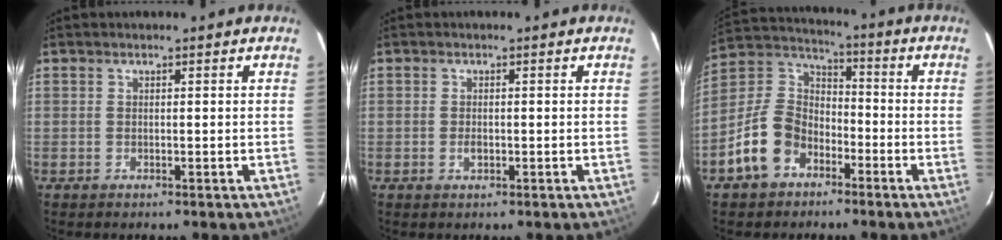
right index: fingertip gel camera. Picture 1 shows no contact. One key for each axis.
{"total": 1.4, "fx": -0.4, "fy": 0.9, "fz": 1.0, "tx": -0.018, "ty": 0.001, "tz": -0.007}
{"total": 12.2, "fx": -6.6, "fy": 8.5, "fz": 5.9, "tx": -0.132, "ty": 0.031, "tz": -0.115}